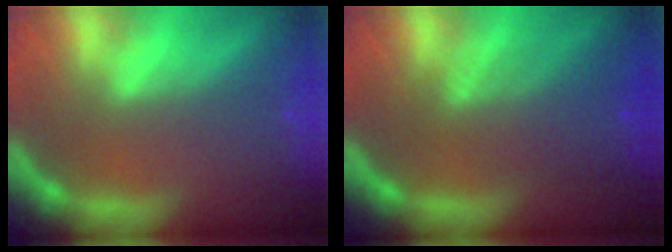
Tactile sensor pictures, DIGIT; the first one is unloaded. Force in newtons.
{"total": 5.5}